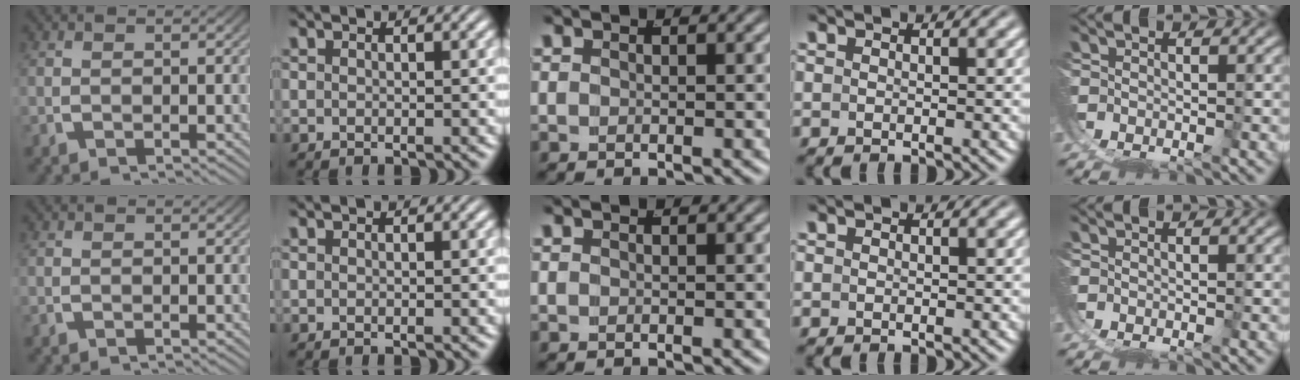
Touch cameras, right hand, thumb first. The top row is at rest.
{}